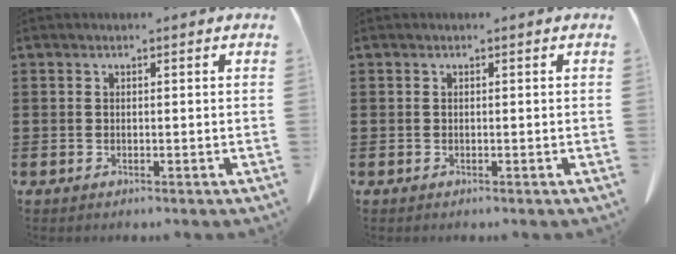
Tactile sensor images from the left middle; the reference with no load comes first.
{"total": 0.0}